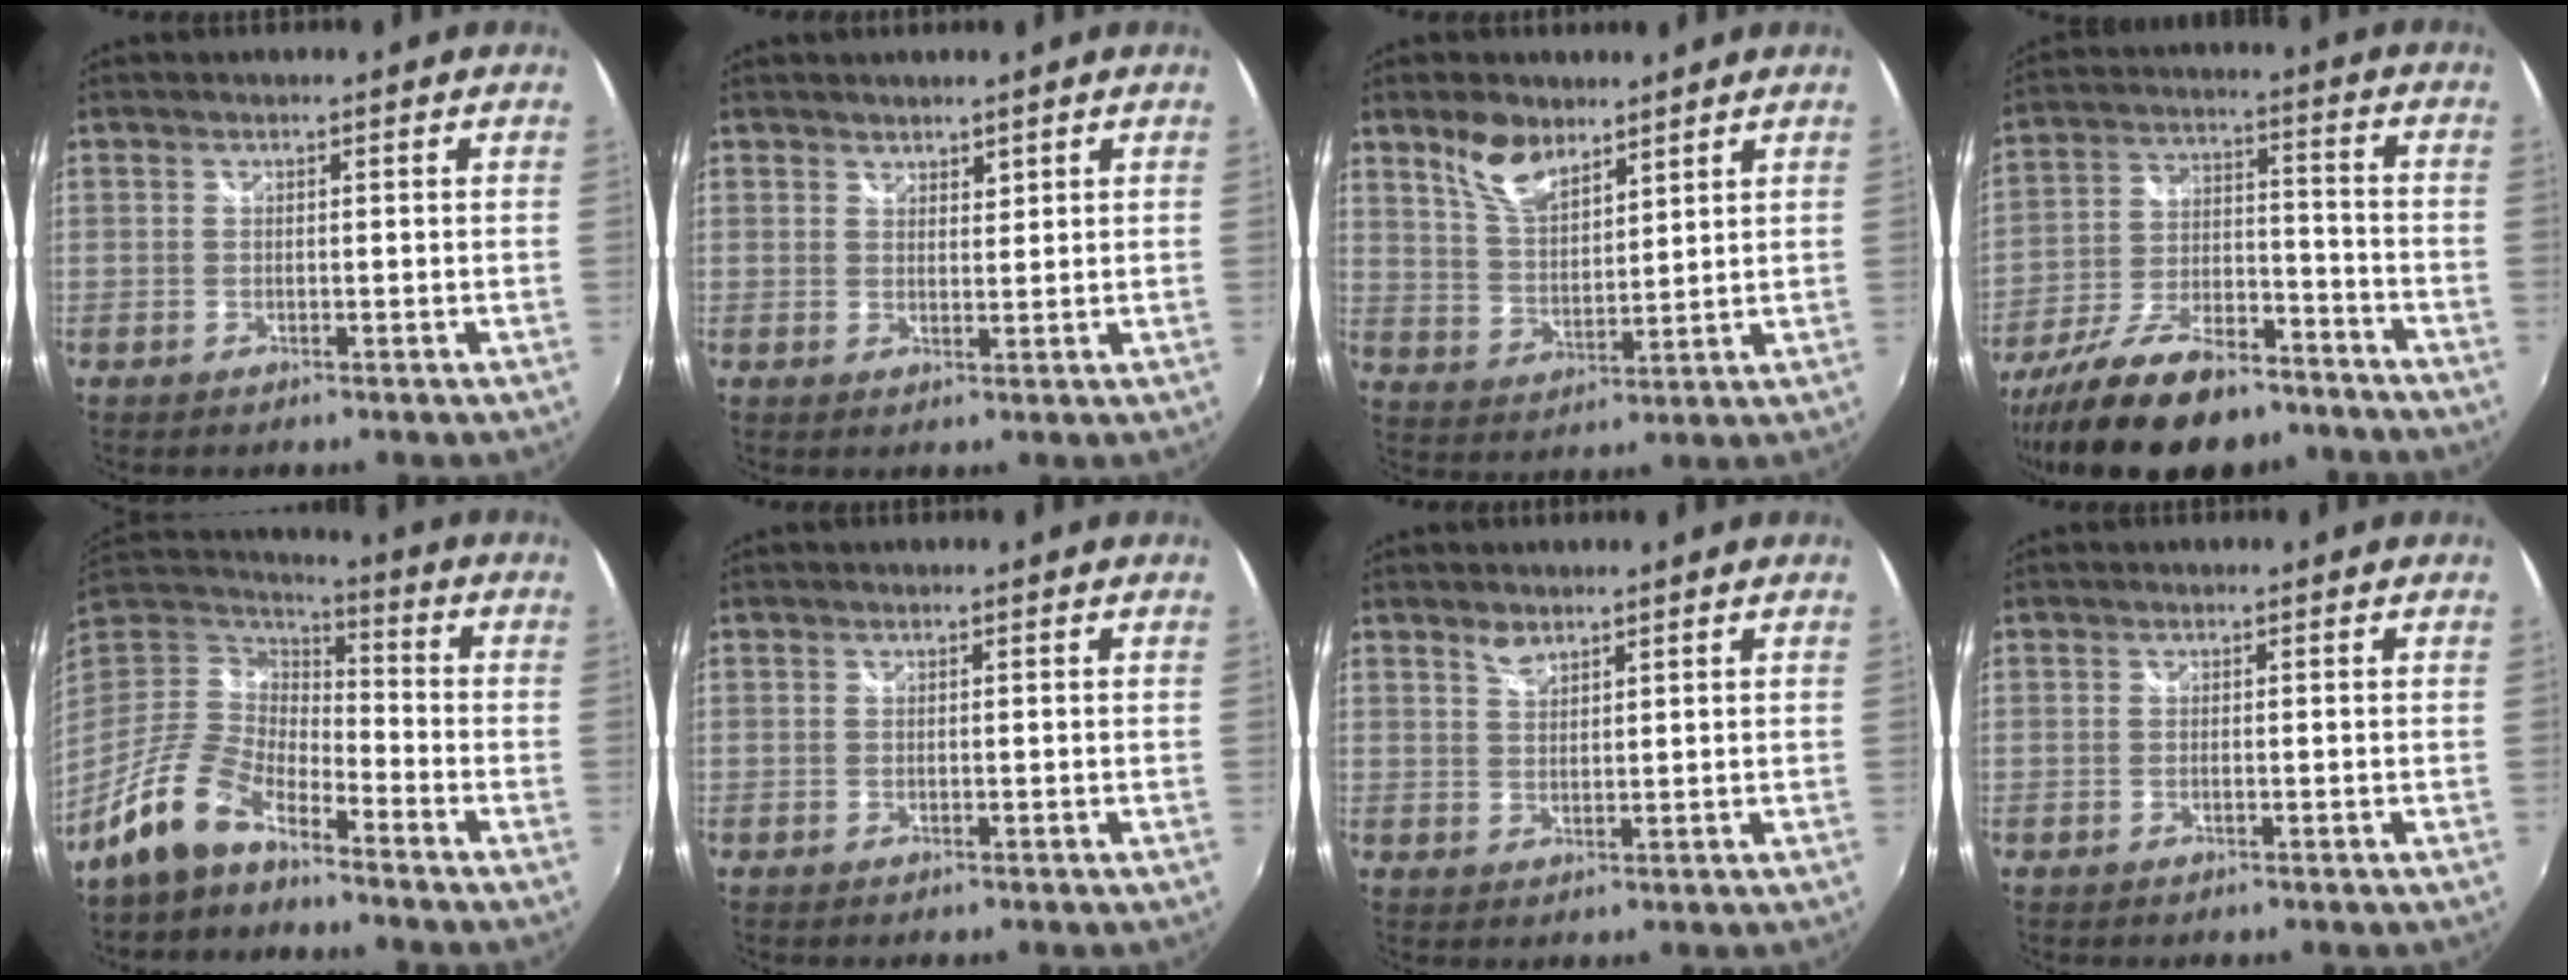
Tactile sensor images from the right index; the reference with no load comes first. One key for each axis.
{"total": 1.8, "fx": 1.5, "fy": 0.8, "fz": 0.2, "tx": 0.003, "ty": 0.002, "tz": 0.026}
{"total": 8.4, "fx": 6.0, "fy": 3.8, "fz": 4.4, "tx": -0.081, "ty": 0.009, "tz": 0.119}
{"total": 21.1, "fx": -16.2, "fy": 7.8, "fz": 11.0, "tx": -0.209, "ty": -0.015, "tz": -0.255}
{"total": 11.8, "fx": -8.4, "fy": 4.8, "fz": 6.7, "tx": -0.146, "ty": 0.005, "tz": -0.167}
{"total": 0.0}
{"total": 2.4, "fx": 1.9, "fy": 1.0, "fz": 1.0, "tx": -0.016, "ty": 0.001, "tz": 0.035}
{"total": 0.6, "fx": -0.4, "fy": -0.1, "fz": 0.5, "tx": -0.008, "ty": -0.001, "tz": -0.006}